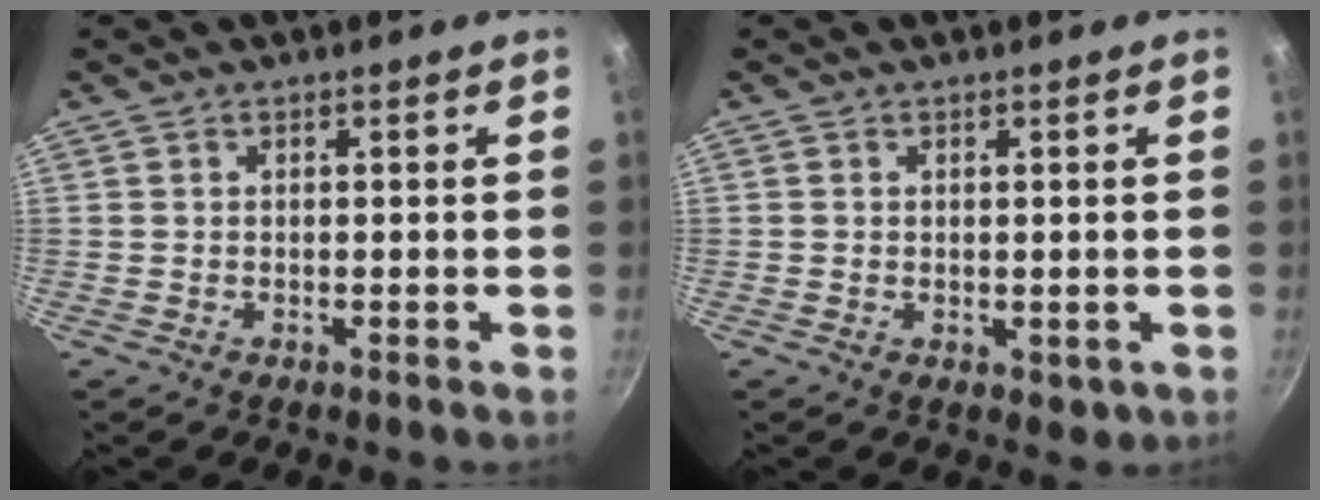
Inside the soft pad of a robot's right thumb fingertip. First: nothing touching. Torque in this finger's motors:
{"motor_torque": [-0.12, 0.24, -0.59, 0.10, -0.17]}